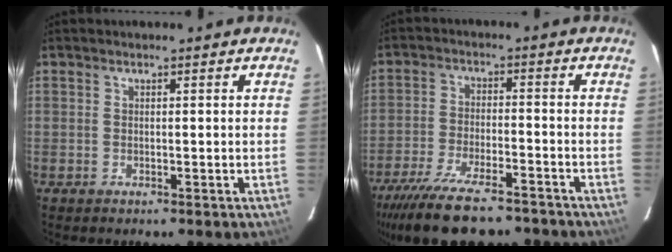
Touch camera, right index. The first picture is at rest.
{"total": 18.0, "force": [-14.7, 4.8, 9.2], "torque": [-0.192, -0.034, -0.231]}